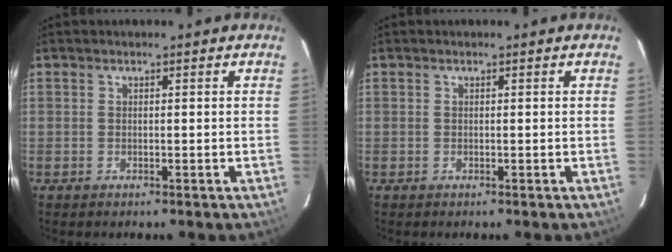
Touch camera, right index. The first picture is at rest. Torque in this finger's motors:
{"motor_torque": [0.00, 0.00, 0.03, 0.00]}